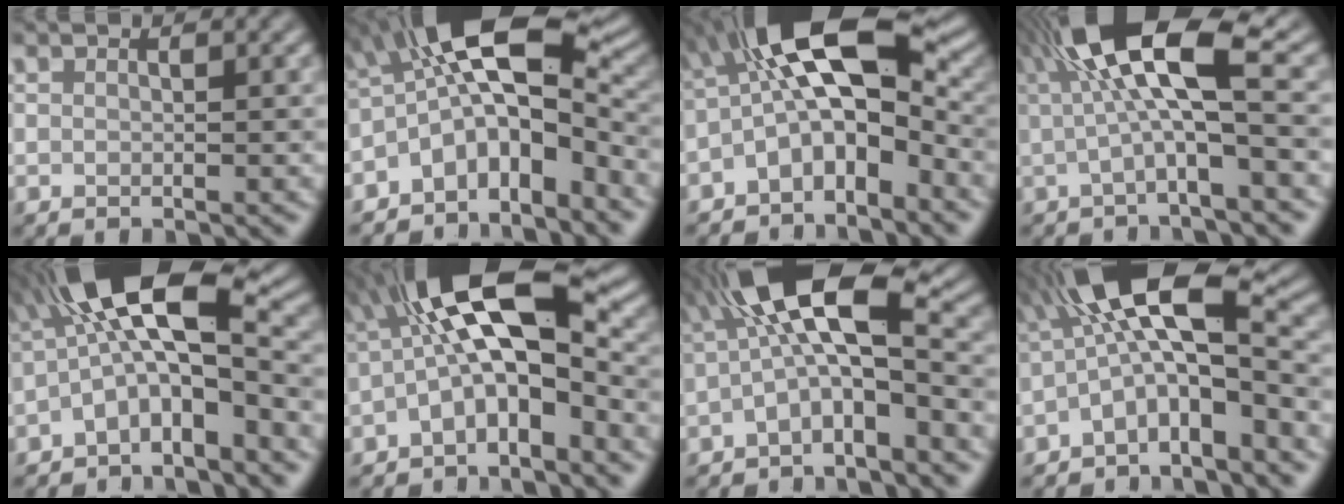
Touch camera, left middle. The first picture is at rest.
{"total": 8.9, "force": [-2.3, 4.1, 7.5], "torque": [-0.111, 0.022, -0.055]}
{"total": 9.3, "force": [-1.1, 4.2, 8.2], "torque": [-0.133, 0.028, -0.041]}
{"total": 9.1, "force": [1.9, 2.4, 8.5], "torque": [-0.150, 0.014, 0.026]}
{"total": 9.5, "force": [-1.7, 3.4, 8.7], "torque": [-0.140, 0.027, -0.048]}
{"total": 9.4, "force": [-1.1, 3.2, 8.7], "torque": [-0.148, 0.029, -0.038]}
{"total": 8.5, "force": [-1.0, 2.7, 8.0], "torque": [-0.132, 0.031, -0.038]}
{"total": 9.3, "force": [-1.9, 3.1, 8.6], "torque": [-0.134, 0.028, -0.049]}